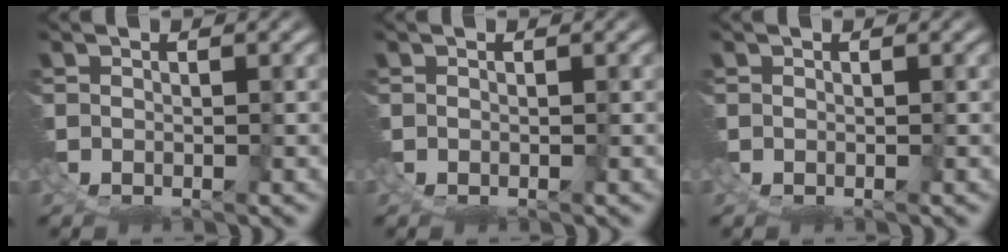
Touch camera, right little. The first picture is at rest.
{"total": 0.0}
{"total": 0.0}